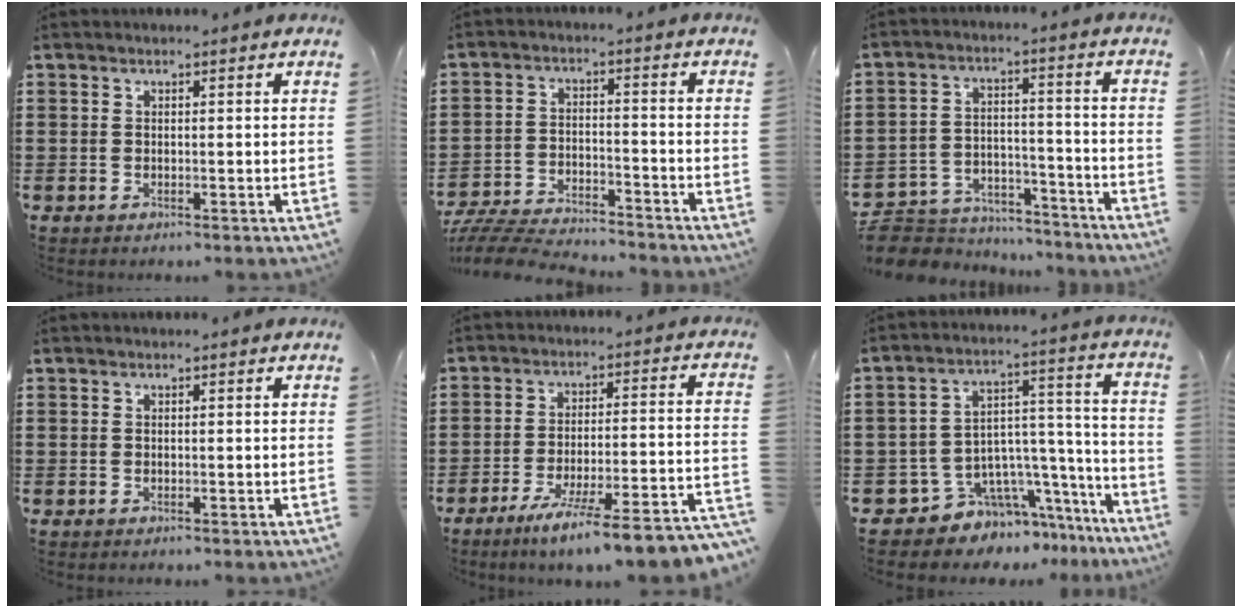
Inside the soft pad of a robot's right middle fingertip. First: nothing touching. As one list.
[{"total": 6.8, "force": [-6.6, 0.8, 1.4], "torque": [-0.034, 0.007, -0.131]}, {"total": 6.0, "force": [-5.6, 2.1, -0.1], "torque": [-0.012, 0.010, -0.117]}, {"total": 0.0}, {"total": 8.1, "force": [-6.7, -0.7, 4.4], "torque": [-0.063, -0.007, -0.127]}, {"total": 7.3, "force": [-5.3, 4.8, 1.2], "torque": [-0.043, -0.007, -0.096]}]